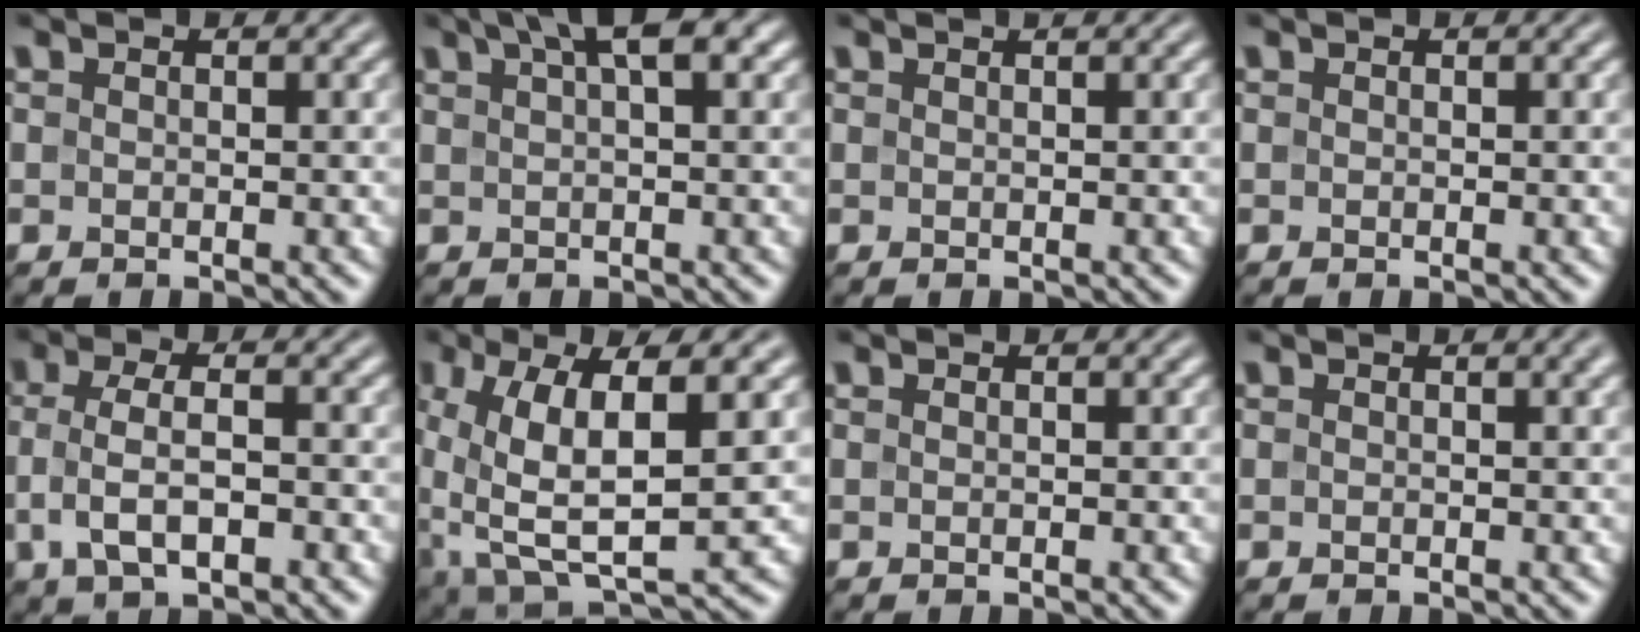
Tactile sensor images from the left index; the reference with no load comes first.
{"total": 4.3, "force": [2.4, 0.8, 3.4], "torque": [-0.047, 0.014, 0.037]}
{"total": 0.7, "force": [0.4, 0.1, 0.6], "torque": [-0.007, 0.000, 0.001]}
{"total": 0.0}
{"total": 4.4, "force": [-1.1, 1.8, 3.9], "torque": [-0.084, 0.000, -0.021]}
{"total": 9.9, "force": [0.5, 3.9, 9.0], "torque": [-0.184, -0.007, 0.009]}
{"total": 0.0}
{"total": 1.1, "force": [0.4, 0.2, 1.0], "torque": [-0.013, 0.000, 0.005]}